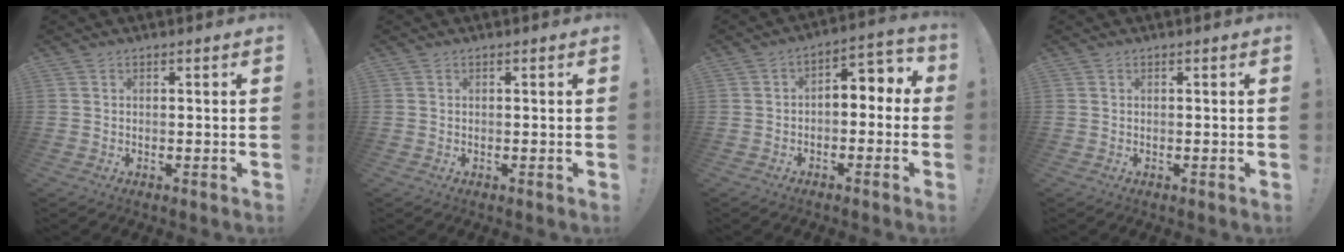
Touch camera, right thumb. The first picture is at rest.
{"total": 0.0}
{"total": 5.6, "force": [-0.8, 3.7, 4.1], "torque": [-0.042, 0.001, -0.018]}
{"total": 0.0}